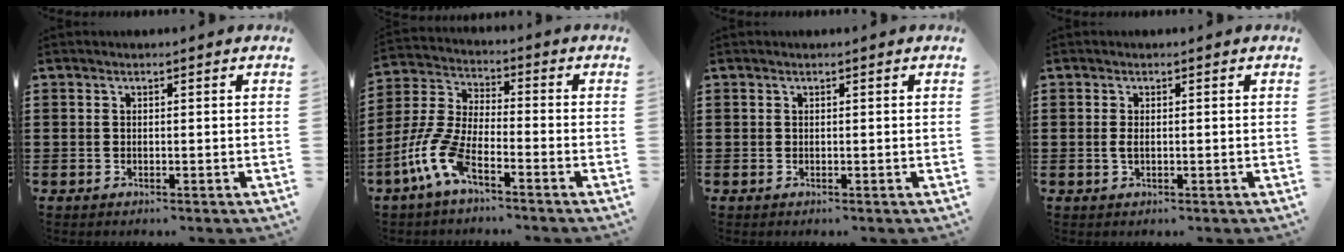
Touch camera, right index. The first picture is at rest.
{"total": 8.1, "force": [-5.2, 1.9, 5.9], "torque": [-0.162, -0.018, -0.108]}
{"total": 0.0}
{"total": 1.3, "force": [0.0, 0.3, 1.3], "torque": [-0.034, -0.005, -0.002]}